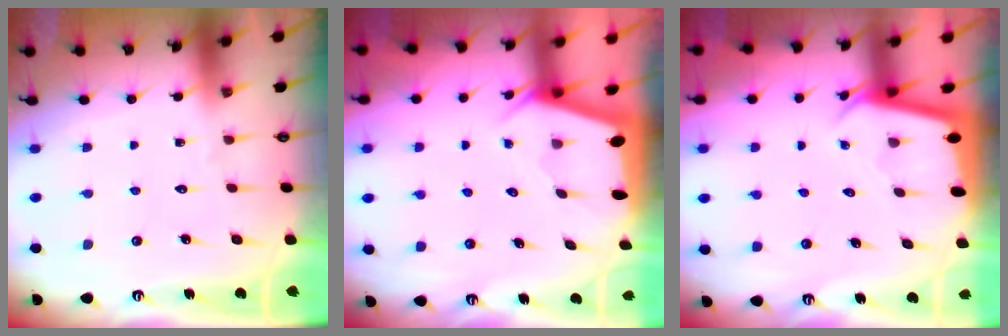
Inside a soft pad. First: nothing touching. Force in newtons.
{"total": 2.1, "press": 2.0, "slide": 0.3}
{"total": 2.4, "press": 2.4, "slide": 0.1}